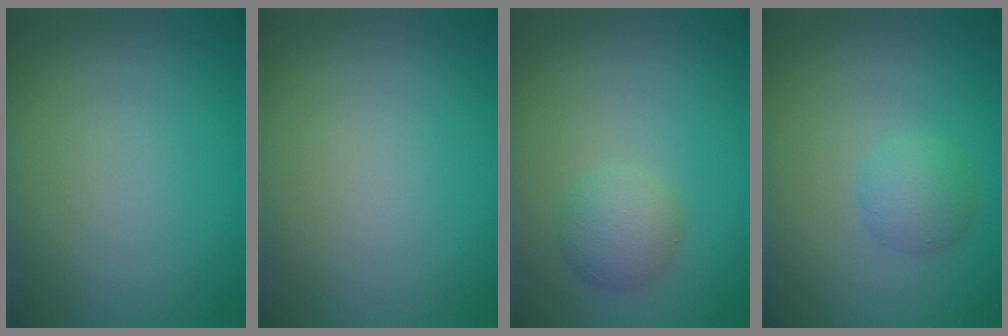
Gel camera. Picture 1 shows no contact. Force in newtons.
{"total": 0.0}
{"total": 2.7, "press": 2.7, "slide": 0.1}
{"total": 2.3, "press": 2.3, "slide": 0.1}